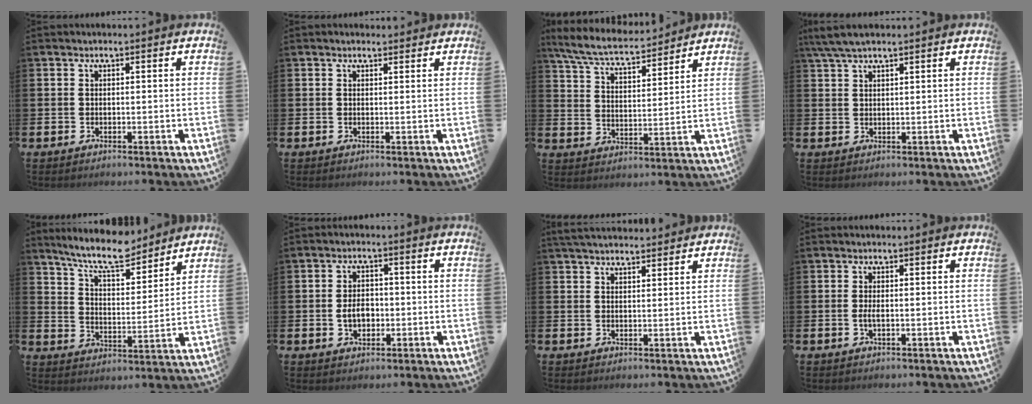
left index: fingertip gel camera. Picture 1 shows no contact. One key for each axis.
{"total": 0.8, "fx": 0.8, "fy": 0.3, "fz": 0.1, "tx": 0.007, "ty": 0.000, "tz": 0.012}
{"total": 7.1, "fx": 6.6, "fy": 1.1, "fz": 2.5, "tx": -0.076, "ty": -0.036, "tz": 0.115}
{"total": 3.8, "fx": 3.0, "fy": 0.8, "fz": 2.2, "tx": -0.049, "ty": -0.002, "tz": 0.056}
{"total": 9.3, "fx": 8.5, "fy": 1.8, "fz": 3.4, "tx": -0.079, "ty": -0.048, "tz": 0.150}
{"total": 3.6, "fx": -0.5, "fy": 2.5, "fz": 2.5, "tx": -0.026, "ty": -0.003, "tz": -0.018}
{"total": 3.5, "fx": 3.4, "fy": 0.6, "fz": 0.5, "tx": -0.011, "ty": -0.014, "tz": 0.062}
{"total": 1.3, "fx": -0.2, "fy": 0.4, "fz": 1.2, "tx": -0.015, "ty": -0.001, "tz": -0.006}